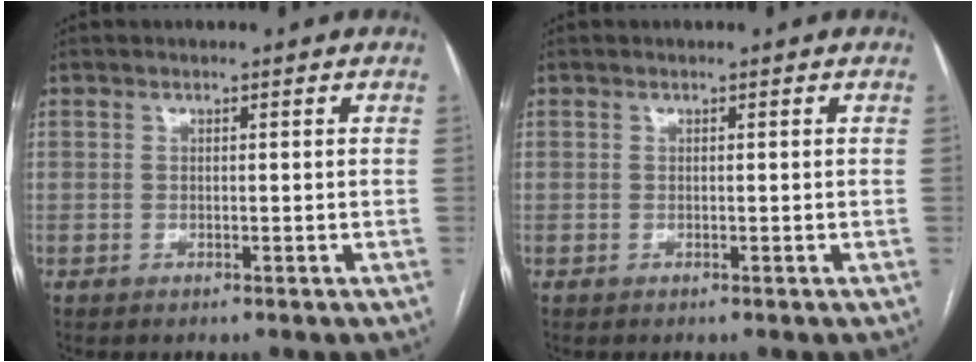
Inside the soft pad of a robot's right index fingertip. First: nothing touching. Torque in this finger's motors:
{"motor_torque": [-0.03, 0.03, 0.00, 0.00]}